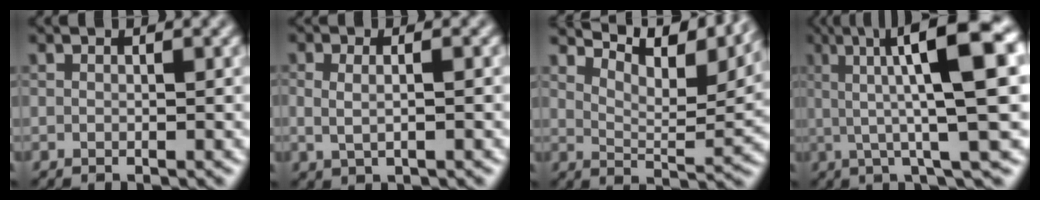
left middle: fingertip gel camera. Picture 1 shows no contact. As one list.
[{"total": 2.4, "force": [0.6, 1.2, 2.0], "torque": [-0.028, -0.003, -0.001]}, {"total": 10.6, "force": [8.7, 2.4, 5.6], "torque": [-0.093, 0.008, 0.130]}, {"total": 12.3, "force": [2.5, 2.6, 11.8], "torque": [-0.155, 0.019, 0.037]}]